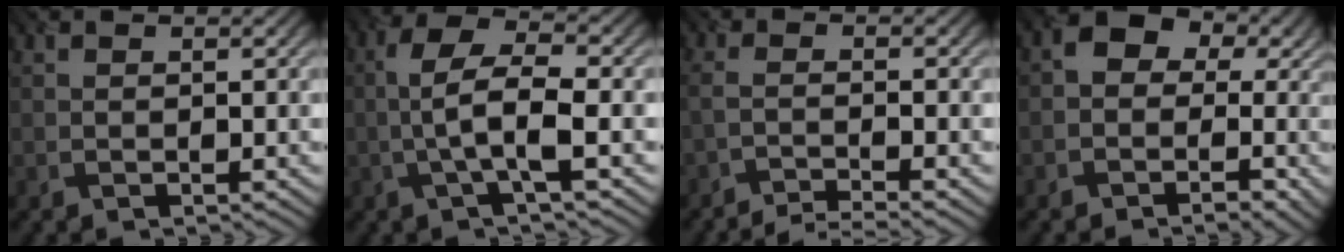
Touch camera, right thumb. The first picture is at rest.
{"total": 6.2, "force": [-1.4, 1.7, 5.8], "torque": [-0.114, 0.013, -0.034]}
{"total": 4.1, "force": [-3.2, 0.7, 2.5], "torque": [-0.031, 0.000, -0.071]}
{"total": 8.9, "force": [0.3, 7.0, 5.5], "torque": [-0.055, 0.007, -0.009]}